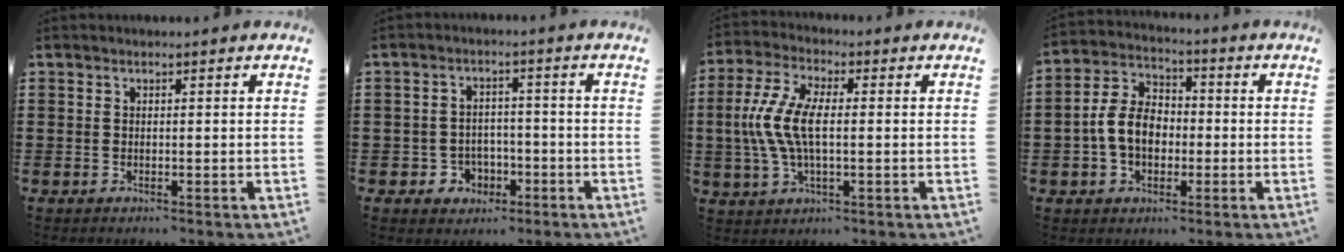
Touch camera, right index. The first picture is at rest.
{"total": 3.6, "force": [-1.7, 3.0, 1.0], "torque": [-0.029, 0.007, -0.036]}
{"total": 9.0, "force": [-0.7, 3.8, 8.2], "torque": [-0.193, -0.005, -0.022]}
{"total": 7.6, "force": [-1.2, 5.4, 5.2], "torque": [-0.128, 0.008, -0.029]}